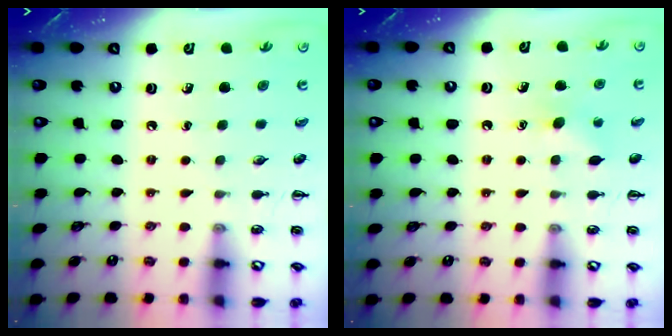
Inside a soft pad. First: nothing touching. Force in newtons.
{"total": 5.1, "press": 4.9, "slide": 1.3}